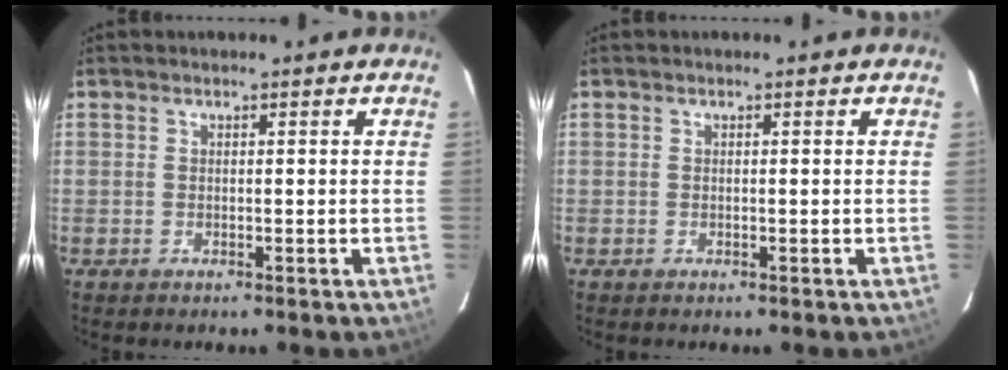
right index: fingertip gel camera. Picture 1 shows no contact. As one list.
[{"total": 0.0}]